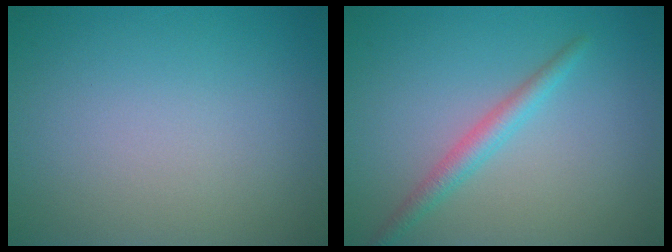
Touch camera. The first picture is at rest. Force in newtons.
{"total": 2.2, "press": 2.2, "slide": 0.1}